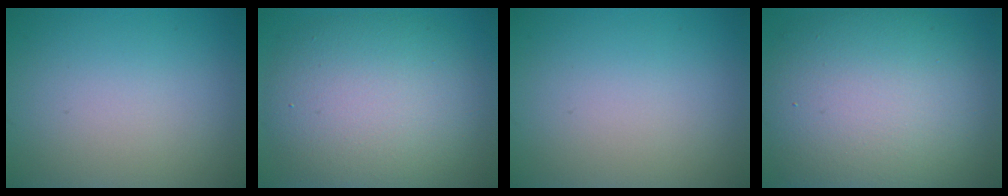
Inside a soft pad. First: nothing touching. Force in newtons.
{"total": 9.7, "press": 9.6, "slide": 0.7}
{"total": 0.0}
{"total": 12.4, "press": 12.3, "slide": 1.4}